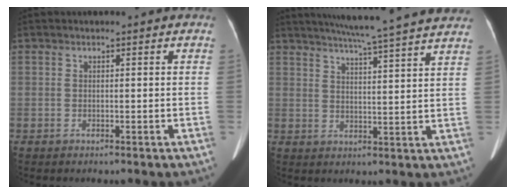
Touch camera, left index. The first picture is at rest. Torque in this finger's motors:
{"motor_torque": [0.05, -0.61, 0.02, 0.02]}